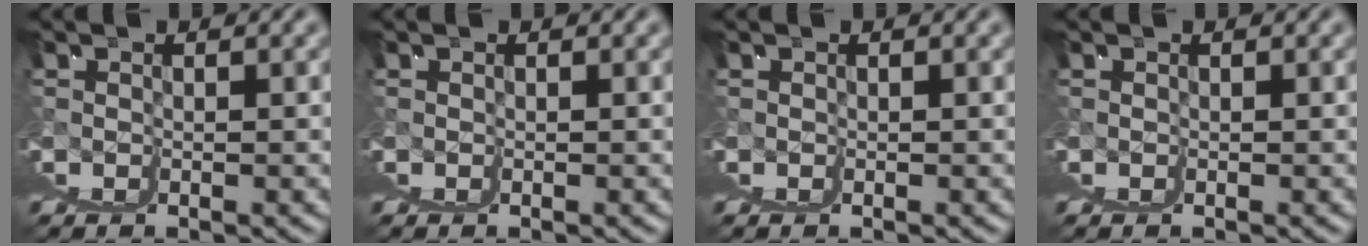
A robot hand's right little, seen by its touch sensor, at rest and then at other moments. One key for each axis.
{"total": 0.0}
{"total": 0.0}
{"total": 0.0}